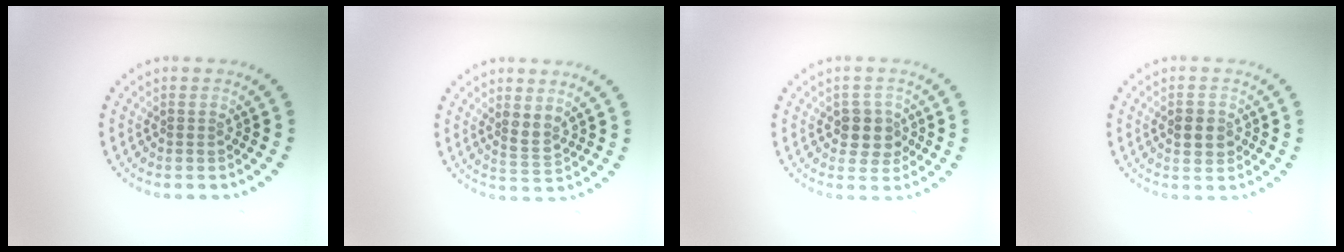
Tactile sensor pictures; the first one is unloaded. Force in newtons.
{"total": 1.7, "press": 1.4, "slide": 0.9}
{"total": 2.7, "press": 2.5, "slide": 0.9}
{"total": 2.1, "press": 2.1, "slide": 0.0}